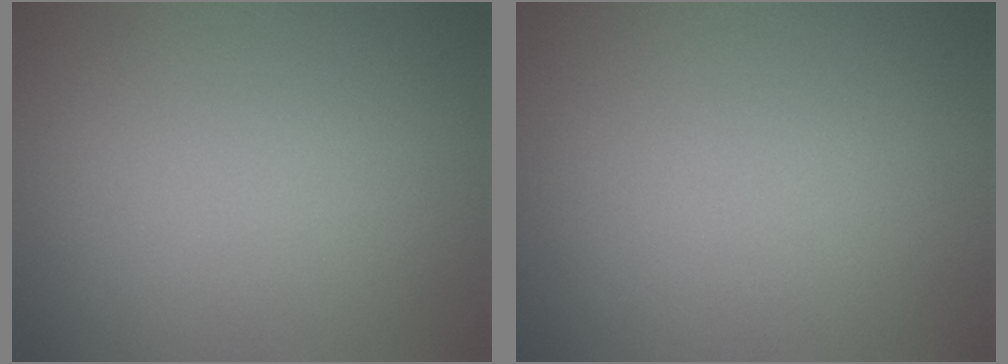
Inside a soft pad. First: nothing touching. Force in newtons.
{"total": 0.0}